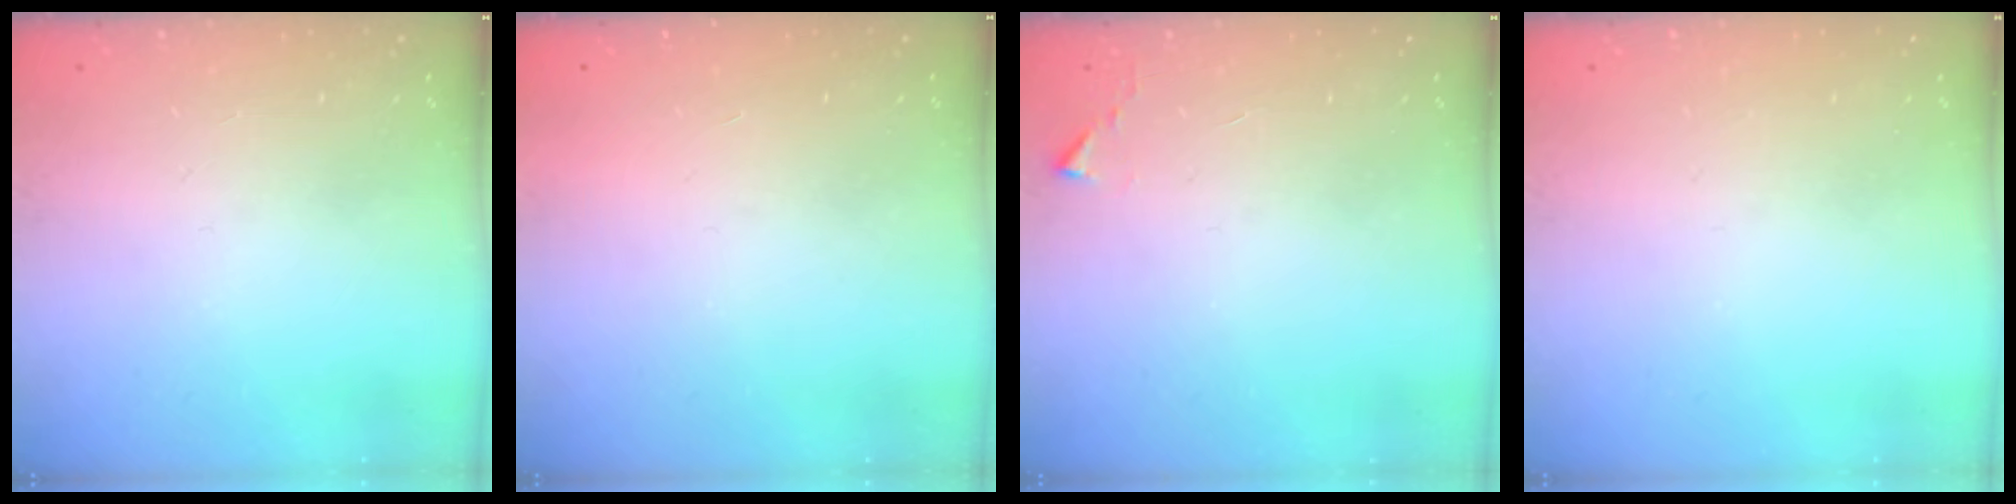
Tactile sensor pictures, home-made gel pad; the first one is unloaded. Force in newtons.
{"total": 1.5, "press": 1.5, "slide": 0.1}
{"total": 2.7, "press": 2.7, "slide": 0.5}
{"total": 0.0}